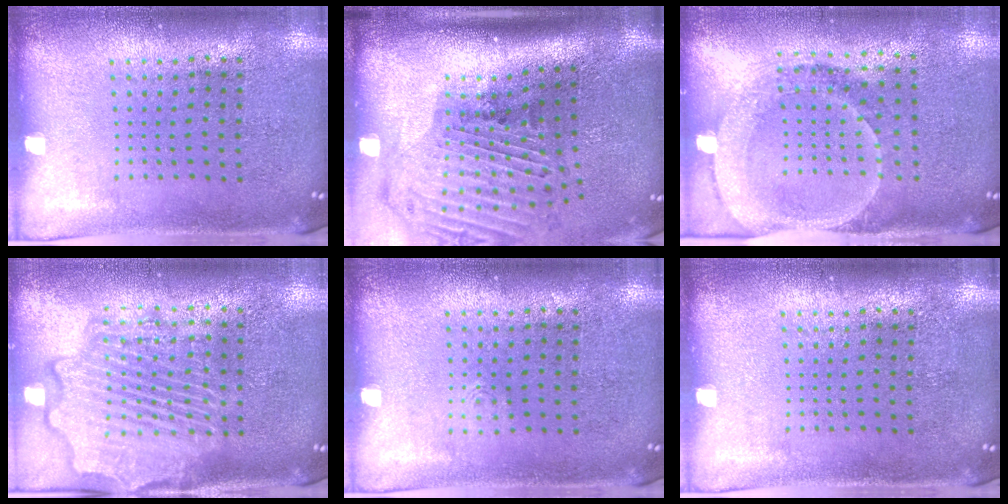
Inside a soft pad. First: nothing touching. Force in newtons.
{"total": 3.0, "press": 2.2, "slide": 2.1}
{"total": 1.8, "press": 1.6, "slide": 0.7}
{"total": 3.9, "press": 3.9, "slide": 0.4}
{"total": 0.6, "press": 0.6, "slide": 0.1}
{"total": 0.0}